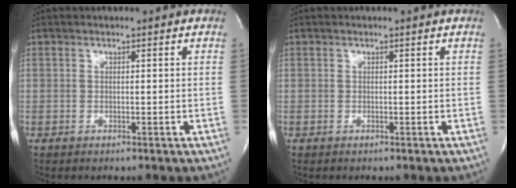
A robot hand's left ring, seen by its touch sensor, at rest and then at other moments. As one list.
[{"total": 0.0}]